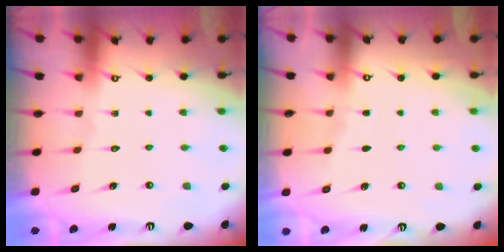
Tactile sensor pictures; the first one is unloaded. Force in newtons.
{"total": 2.8, "press": 2.8, "slide": 0.4}